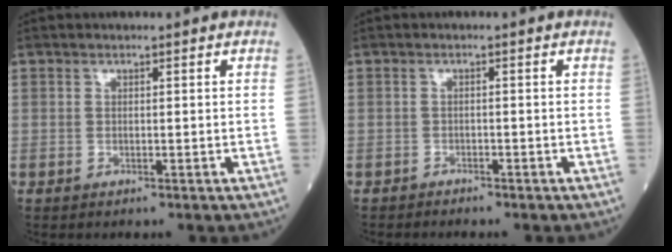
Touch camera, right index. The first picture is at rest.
{"total": 1.6, "force": [-1.4, 0.5, 0.4], "torque": [-0.010, -0.001, -0.020]}